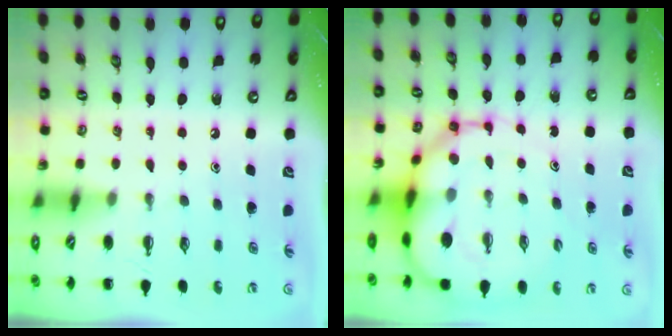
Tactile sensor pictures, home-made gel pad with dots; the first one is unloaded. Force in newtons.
{"total": 14.1, "press": 13.6, "slide": 3.9}